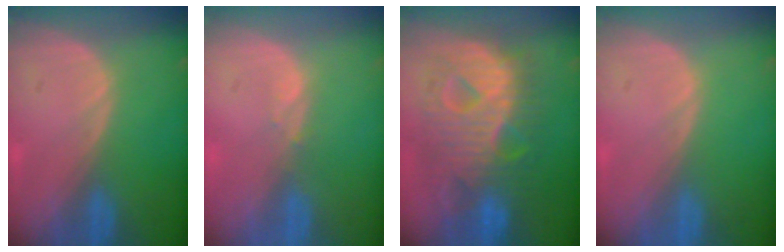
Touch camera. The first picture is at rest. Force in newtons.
{"total": 0.7, "press": 0.7, "slide": 0.2}
{"total": 12.6, "press": 12.6, "slide": 1.2}
{"total": 0.0}